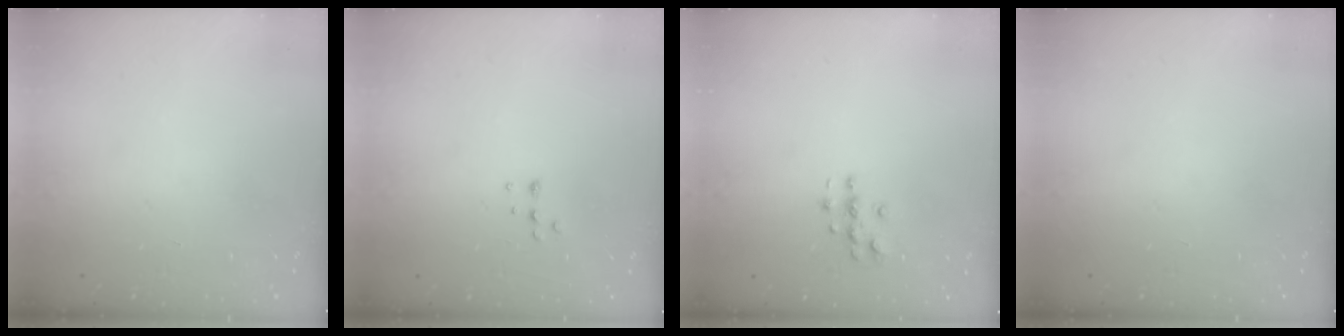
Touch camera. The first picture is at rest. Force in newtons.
{"total": 4.5, "press": 4.4, "slide": 0.7}
{"total": 3.9, "press": 3.9, "slide": 0.5}
{"total": 0.0}